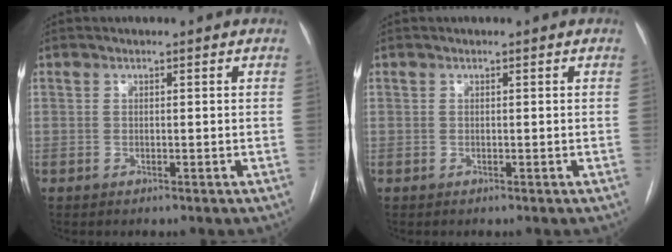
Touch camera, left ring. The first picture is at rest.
{"total": 0.0}